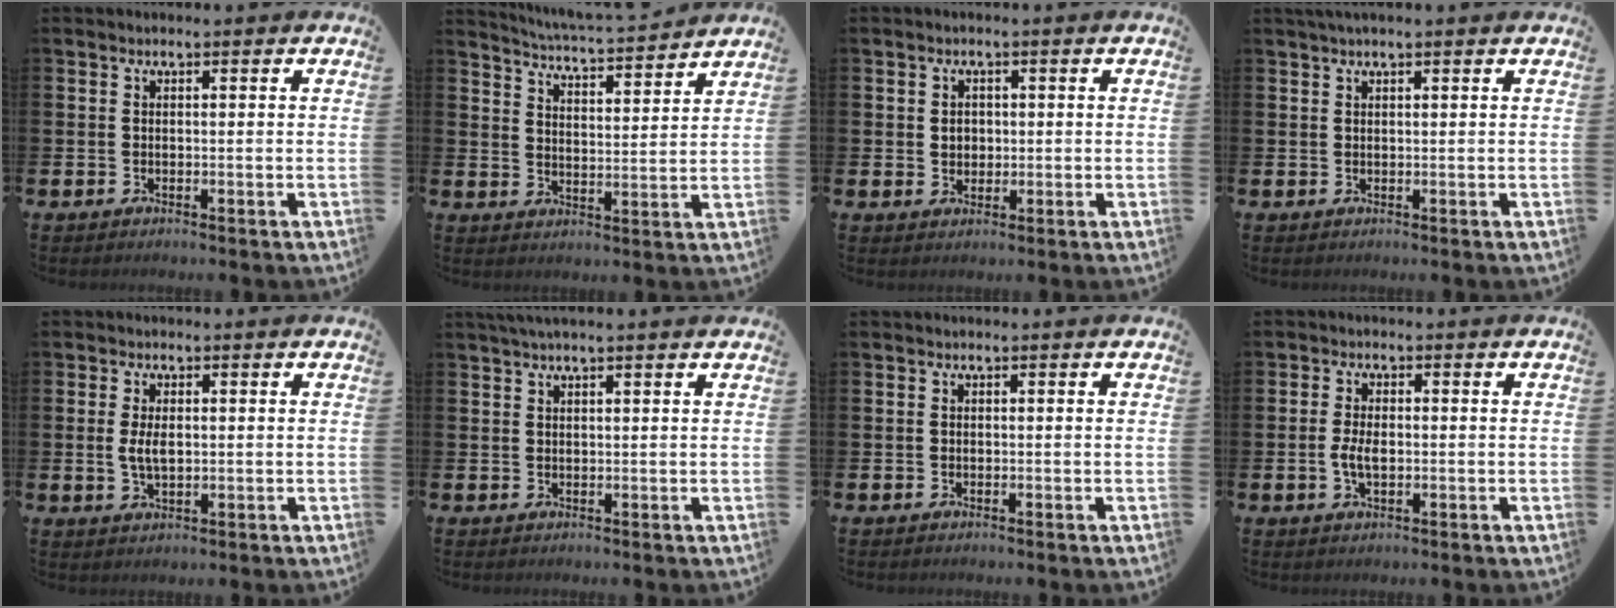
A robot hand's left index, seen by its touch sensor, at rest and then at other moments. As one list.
[{"total": 5.1, "force": [5.0, -0.4, 0.5], "torque": [-0.033, -0.042, 0.086]}, {"total": 1.9, "force": [0.5, 1.7, 0.8], "torque": [0.002, 0.002, 0.002]}, {"total": 1.3, "force": [1.1, -0.1, 0.7], "torque": [-0.010, 0.000, 0.018]}, {"total": 3.3, "force": [0.3, 1.6, 2.8], "torque": [-0.043, 0.000, 0.001]}, {"total": 2.0, "force": [1.6, -0.1, 1.1], "torque": [-0.019, 0.001, 0.029]}, {"total": 0.0}, {"total": 2.9, "force": [-0.4, 1.5, 2.5], "torque": [-0.043, 0.002, -0.009]}]